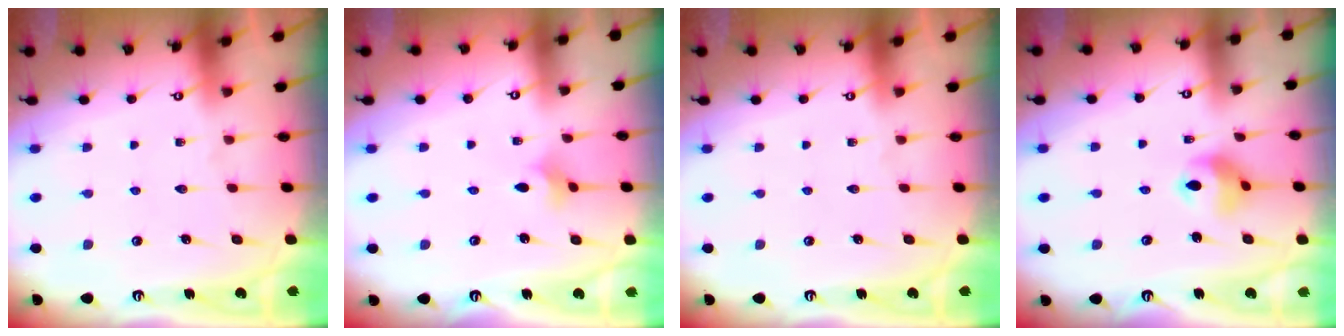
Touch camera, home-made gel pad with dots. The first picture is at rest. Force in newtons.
{"total": 2.2, "press": 2.1, "slide": 0.6}
{"total": 0.0}
{"total": 7.7, "press": 7.7, "slide": 0.5}